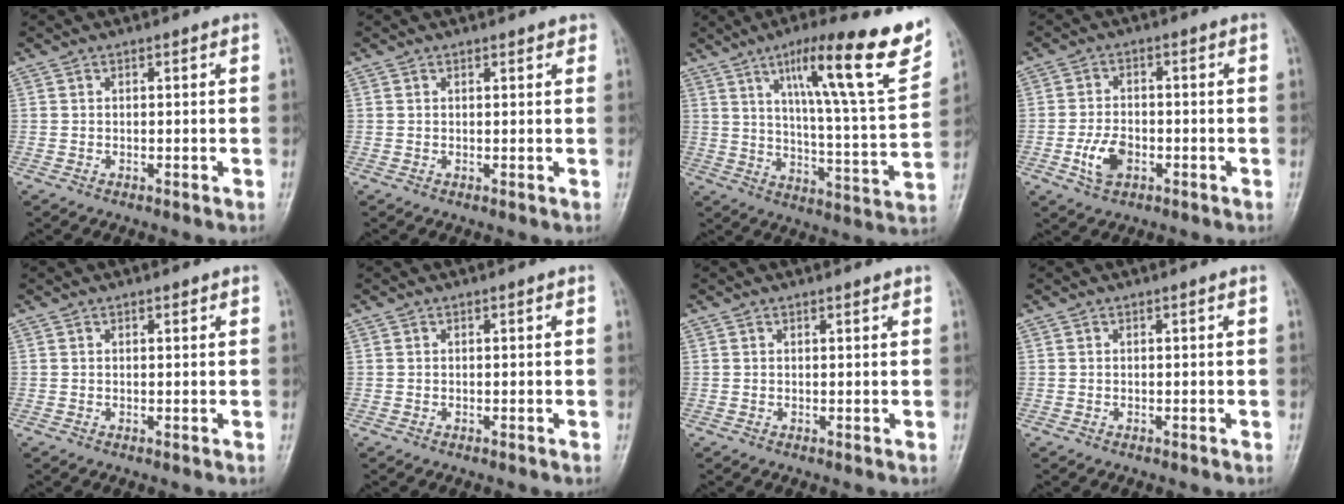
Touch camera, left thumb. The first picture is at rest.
{"total": 1.2, "force": [0.9, 0.6, 0.4], "torque": [0.001, -0.003, 0.007]}
{"total": 21.5, "force": [12.3, 2.7, 17.5], "torque": [-0.232, -0.047, 0.186]}
{"total": 5.7, "force": [-2.0, 3.7, 3.9], "torque": [-0.070, 0.008, -0.039]}
{"total": 0.7, "force": [0.5, 0.4, 0.4], "torque": [-0.002, -0.002, 0.004]}
{"total": 0.0}
{"total": 0.8, "force": [0.6, 0.3, 0.3], "torque": [-0.006, -0.004, 0.007]}
{"total": 0.0}